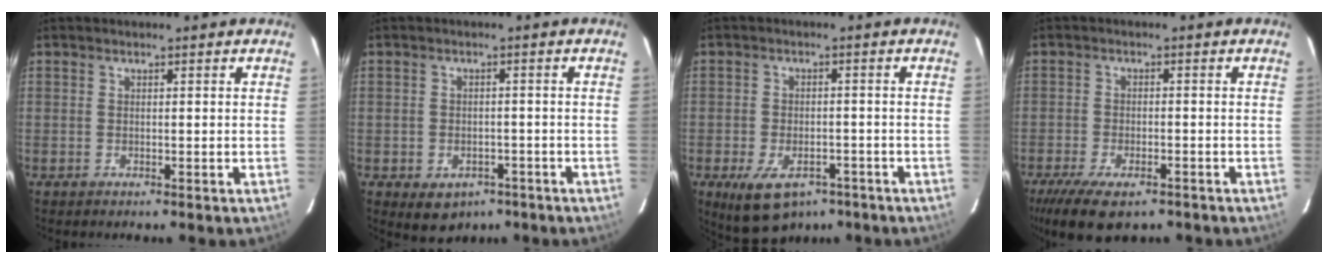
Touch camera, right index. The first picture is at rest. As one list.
[{"total": 6.6, "force": [-3.6, 4.8, 2.6], "torque": [-0.051, 0.002, -0.034]}, {"total": 10.9, "force": [-6.6, 6.1, 6.2], "torque": [-0.131, -0.019, -0.097]}, {"total": 11.8, "force": [-8.2, 4.8, 7.0], "torque": [-0.163, -0.036, -0.136]}]